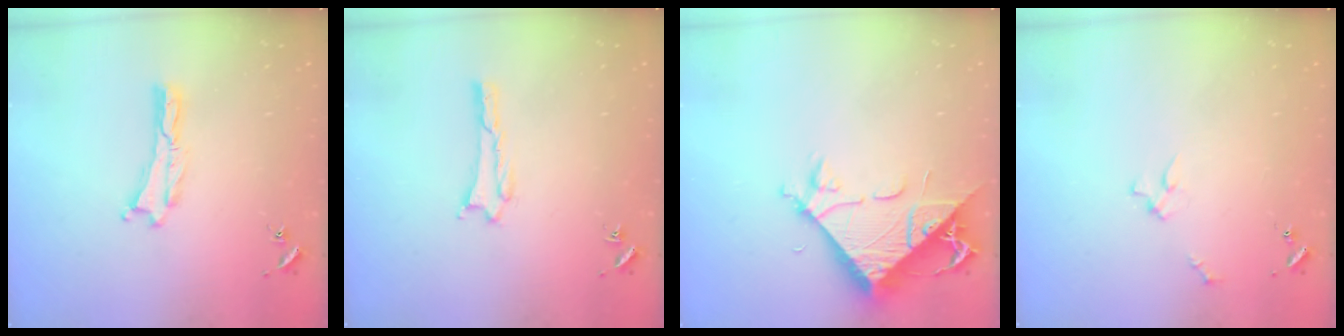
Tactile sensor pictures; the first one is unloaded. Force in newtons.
{"total": 0.9, "press": 0.8, "slide": 0.1}
{"total": 8.2, "press": 8.2, "slide": 0.7}
{"total": 2.3, "press": 2.2, "slide": 0.3}